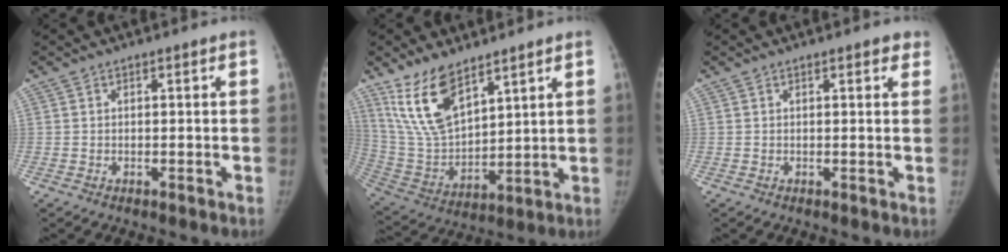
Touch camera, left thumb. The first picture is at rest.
{"total": 14.1, "force": [9.1, 6.4, 8.7], "torque": [-0.141, -0.045, 0.199]}
{"total": 1.9, "force": [1.4, 0.8, 1.1], "torque": [0.004, -0.002, 0.011]}